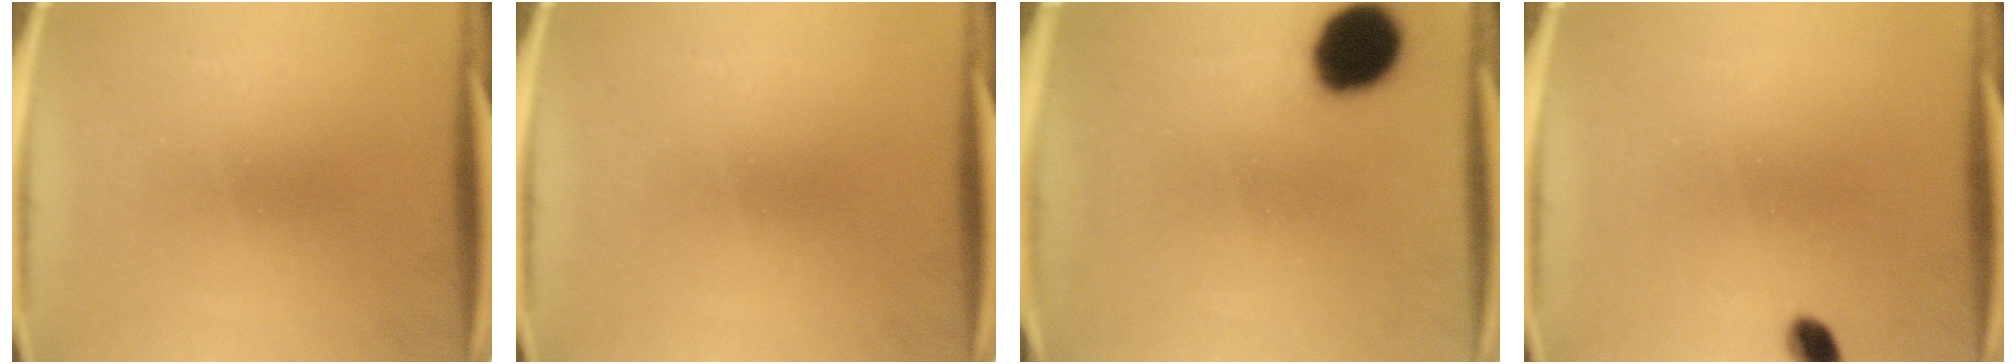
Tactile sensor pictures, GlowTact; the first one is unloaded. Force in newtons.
{"total": 0.0}
{"total": 13.2}
{"total": 2.9}